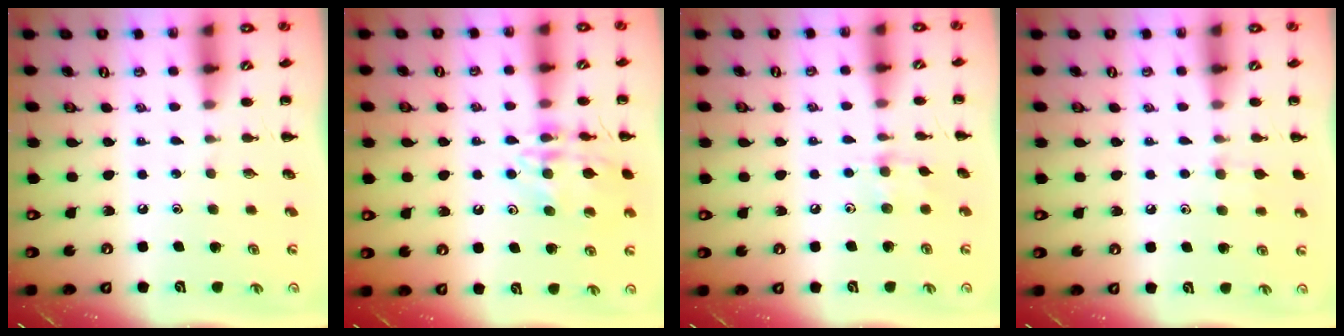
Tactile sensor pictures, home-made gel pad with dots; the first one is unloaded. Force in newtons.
{"total": 14.0, "press": 13.9, "slide": 1.3}
{"total": 4.8, "press": 4.8, "slide": 0.8}
{"total": 7.2, "press": 6.8, "slide": 2.3}